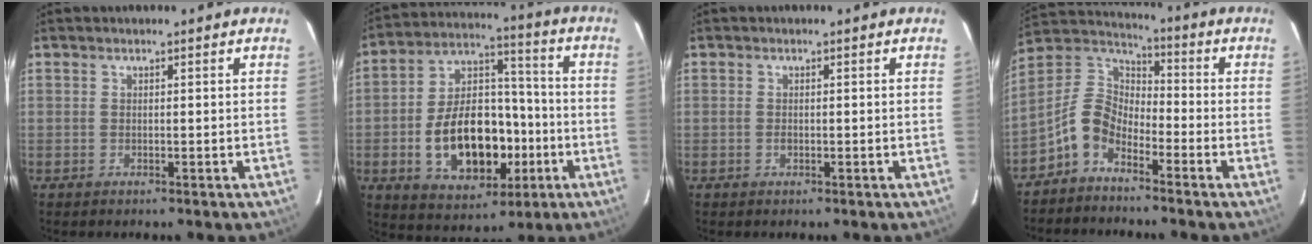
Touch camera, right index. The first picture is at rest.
{"total": 18.6, "force": [-5.0, 11.4, 13.9], "torque": [-0.263, 0.028, -0.060]}
{"total": 0.9, "force": [-0.2, 0.6, 0.6], "torque": [-0.010, 0.001, -0.004]}
{"total": 8.9, "force": [-5.3, 5.2, 5.0], "torque": [-0.108, 0.025, -0.119]}